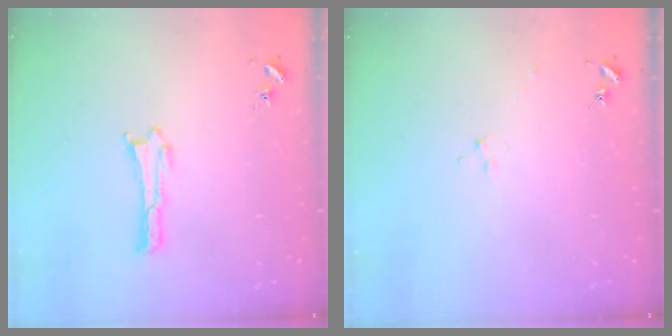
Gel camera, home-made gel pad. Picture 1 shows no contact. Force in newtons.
{"total": 2.5, "press": 2.5, "slide": 0.3}